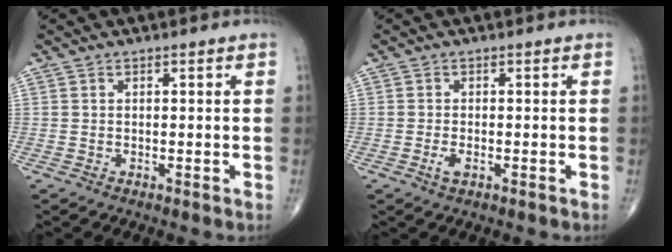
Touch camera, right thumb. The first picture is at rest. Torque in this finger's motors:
{"motor_torque": [-0.17, -0.06, 0.23, 0.26, -0.02]}